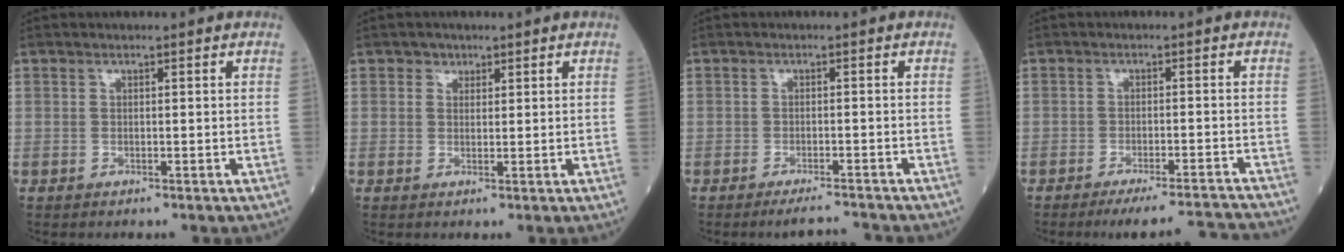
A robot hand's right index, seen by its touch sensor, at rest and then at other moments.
{"total": 1.2, "force": [0.9, 0.7, 0.2], "torque": [0.004, -0.006, 0.008]}
{"total": 3.7, "force": [-3.5, -0.4, 0.9], "torque": [-0.009, -0.012, -0.056]}
{"total": 10.0, "force": [-9.6, -0.9, 2.3], "torque": [-0.018, 0.000, -0.134]}